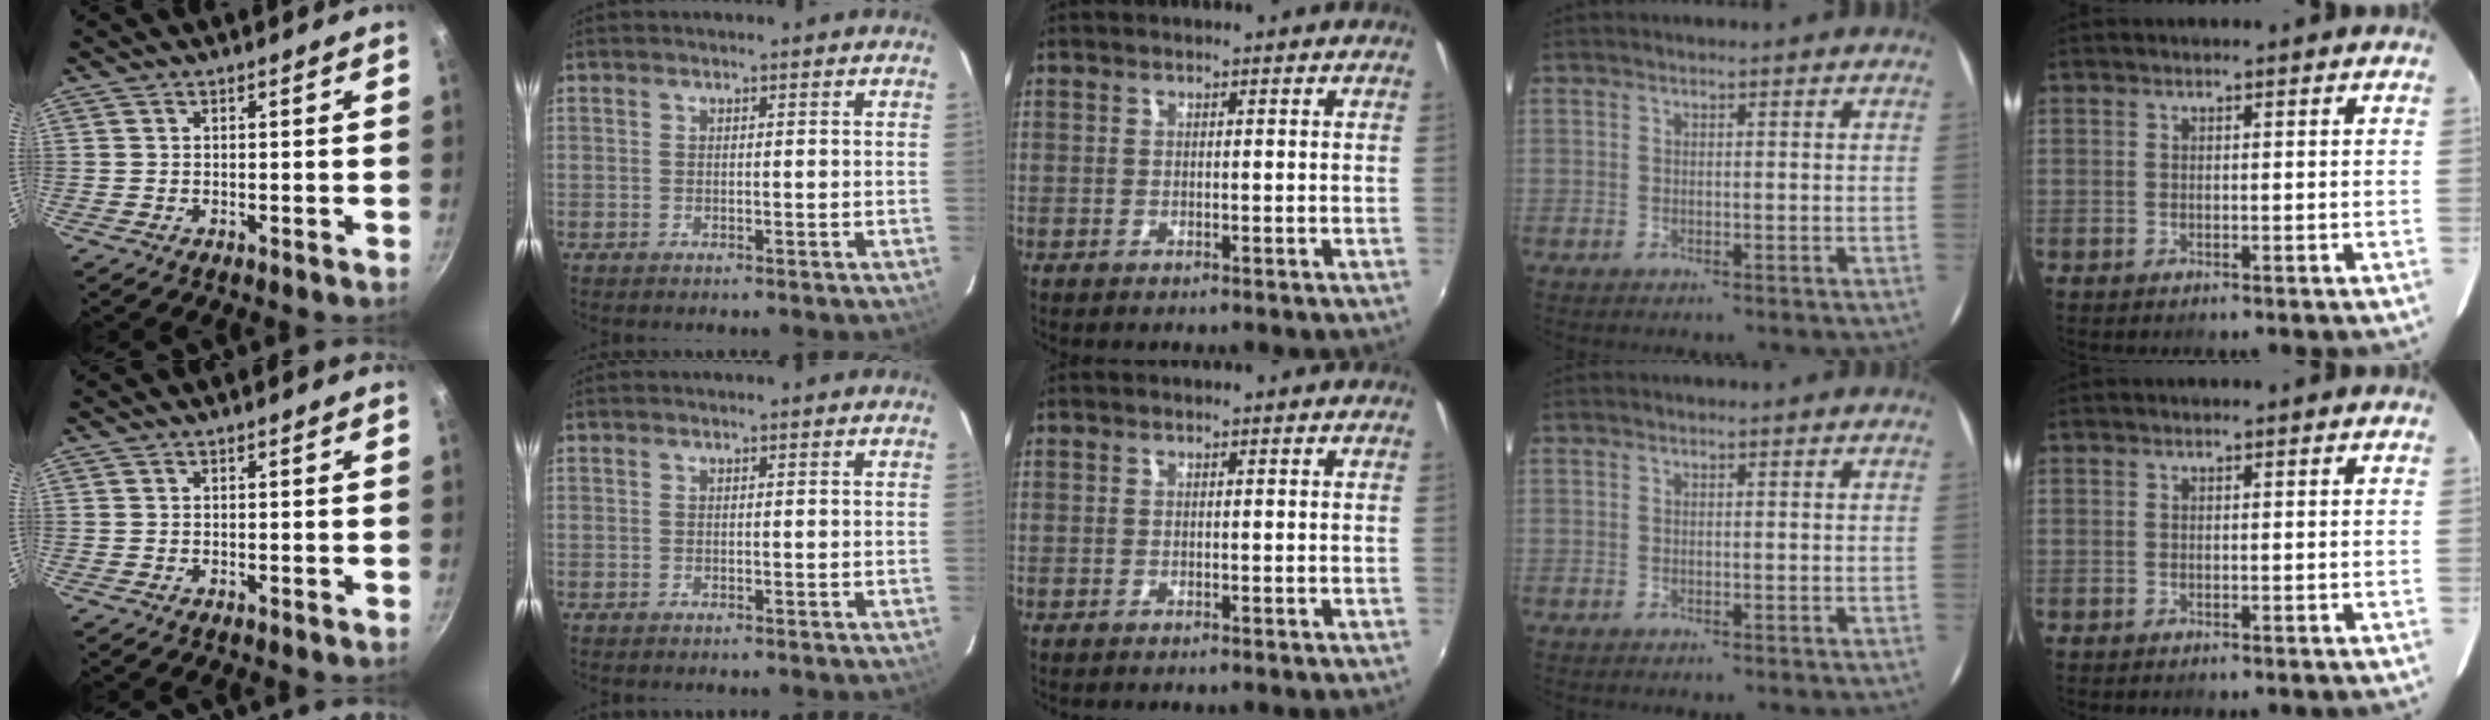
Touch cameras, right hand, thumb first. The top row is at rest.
{}